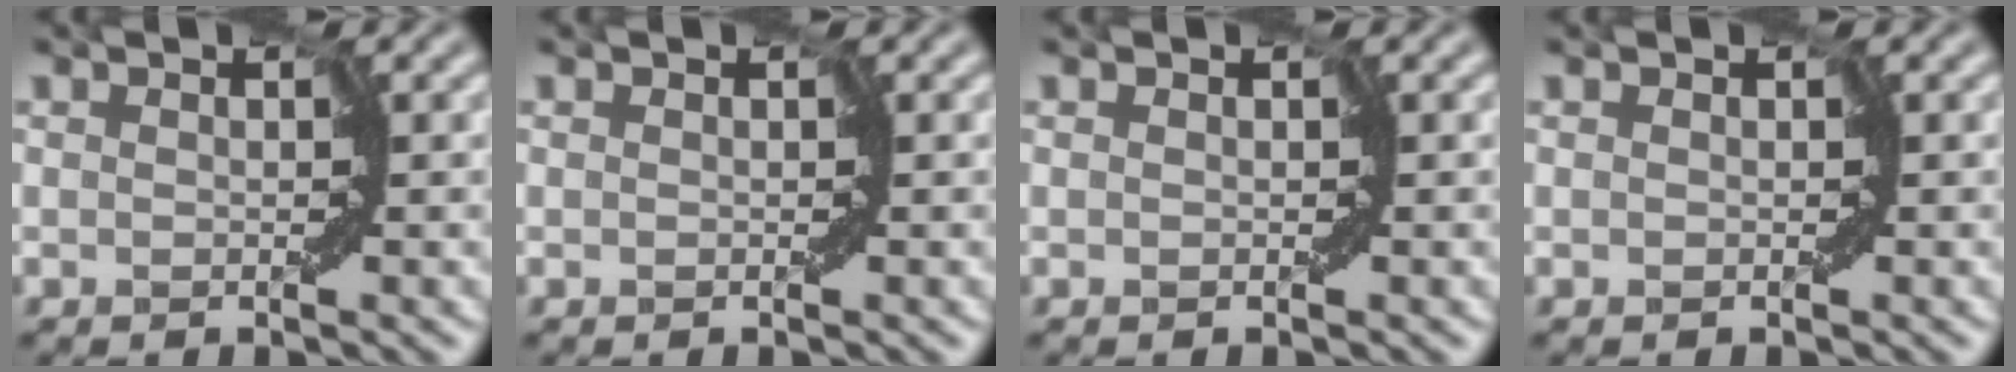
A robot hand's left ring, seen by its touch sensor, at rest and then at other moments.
{"total": 0.0}
{"total": 0.0}
{"total": 0.0}